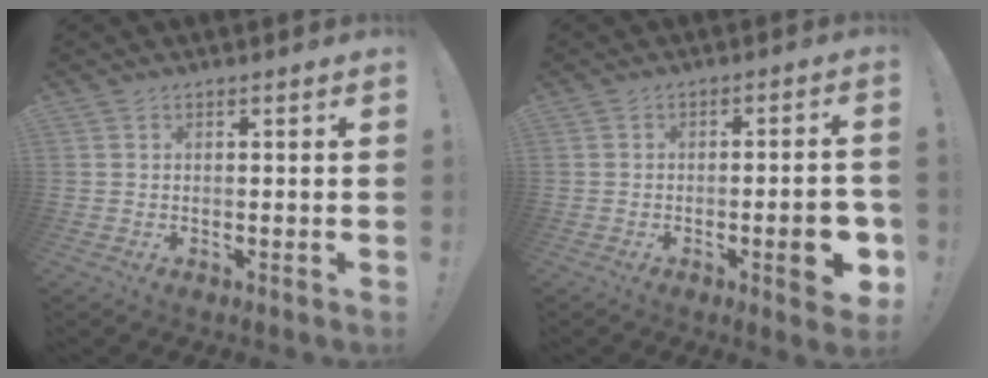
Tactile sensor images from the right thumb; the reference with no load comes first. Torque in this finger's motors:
{"motor_torque": [0.88, 1.09, 0.53, -0.32, 0.22]}